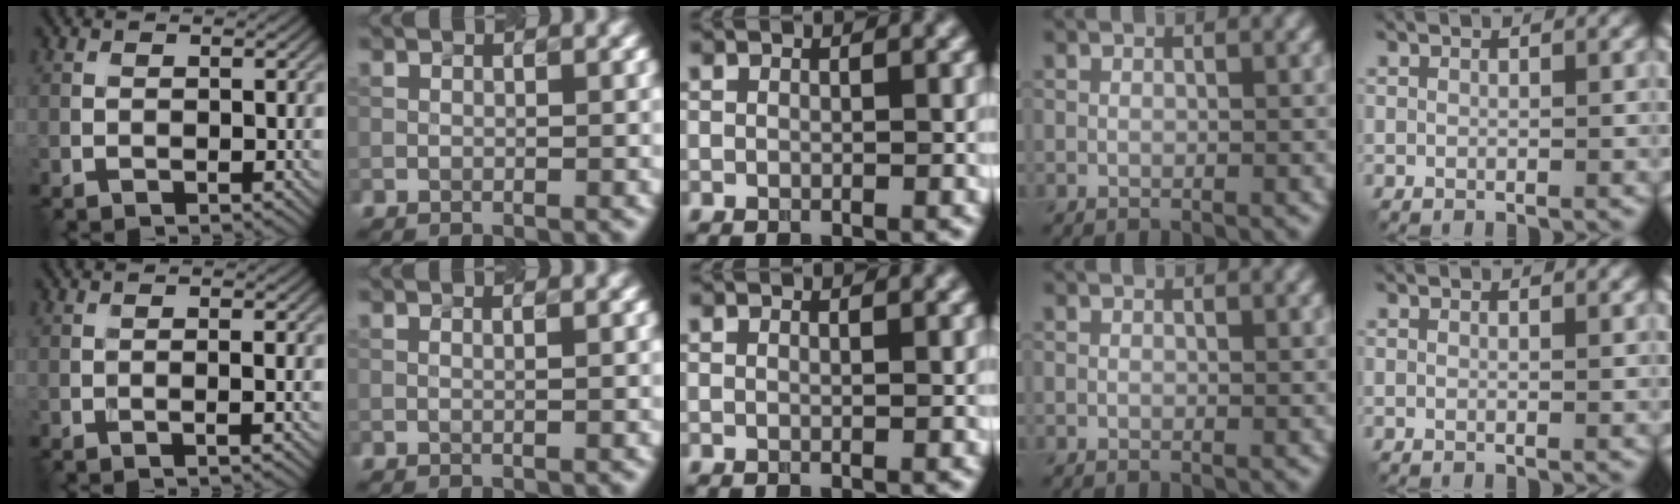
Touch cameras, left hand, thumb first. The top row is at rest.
{"thumb": {"total": 1.1, "force": [-0.2, 0.1, 1.1], "torque": [-0.016, 0.004, -0.008]}, "index": {"total": 0.8, "force": [0.3, 0.4, 0.6], "torque": [-0.003, 0.002, -0.004]}, "middle": {"total": 0.5, "force": [0.3, 0.2, 0.4], "torque": [-0.002, -0.003, -0.002]}, "ring": {"total": 0.5, "force": [0.4, 0.1, 0.3], "torque": [-0.006, 0.002, 0.005]}, "little": {"total": 0.5, "force": [0.5, 0.1, 0.3], "torque": [-0.006, -0.003, 0.003]}}